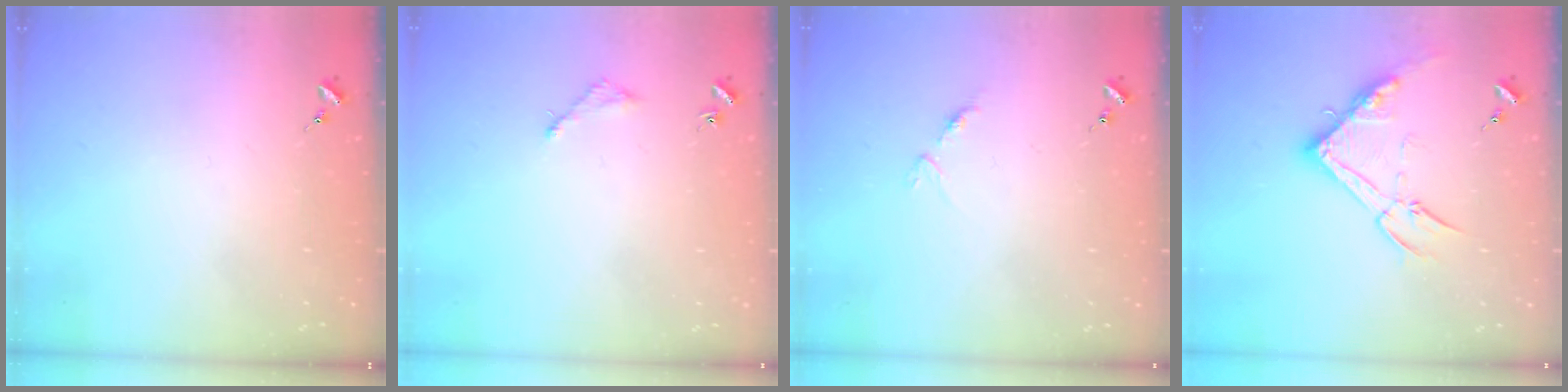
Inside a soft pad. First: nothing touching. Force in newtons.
{"total": 3.0, "press": 3.0, "slide": 0.4}
{"total": 3.2, "press": 3.2, "slide": 0.4}
{"total": 15.6, "press": 15.6, "slide": 0.6}